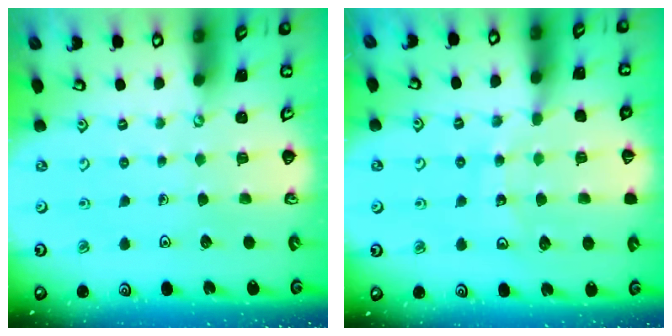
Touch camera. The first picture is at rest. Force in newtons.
{"total": 12.2, "press": 11.8, "slide": 2.8}